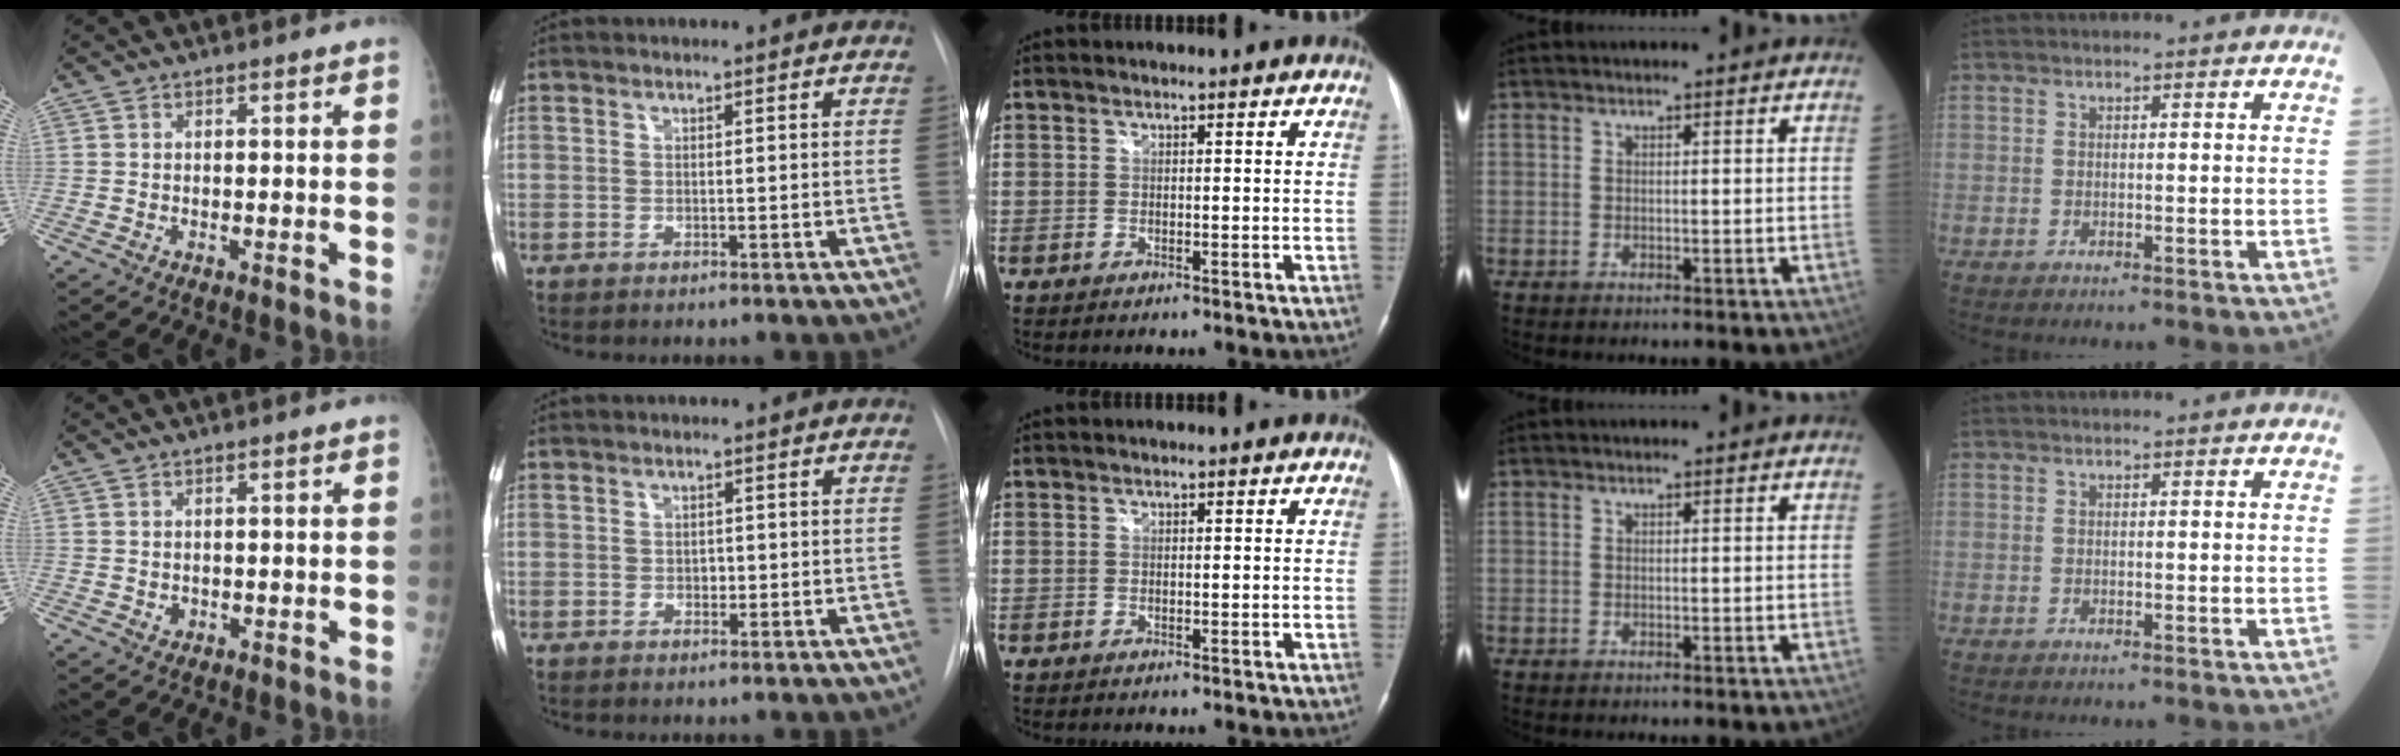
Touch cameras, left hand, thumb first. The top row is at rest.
{"thumb": {"total": 0.5, "force": [-0.2, 0.4, 0.4], "torque": [-0.005, 0.001, -0.003]}}